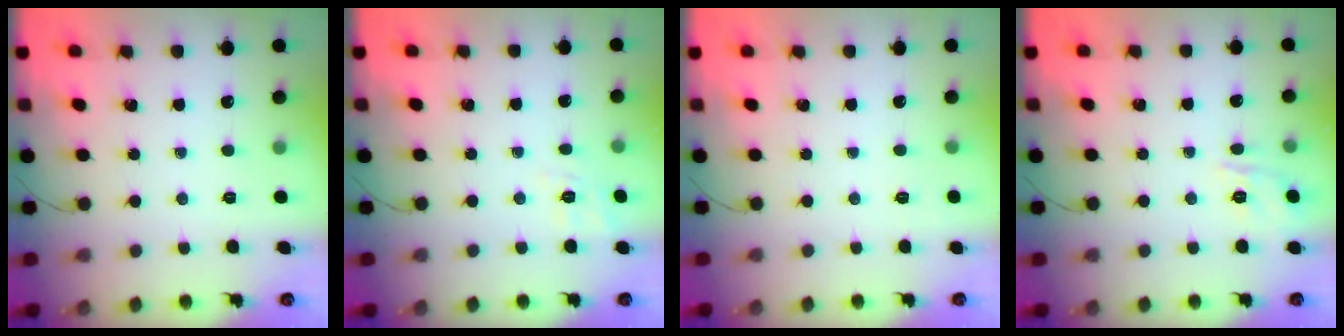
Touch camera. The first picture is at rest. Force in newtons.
{"total": 2.0, "press": 0.4, "slide": 2.0}
{"total": 6.3, "press": 6.1, "slide": 1.6}
{"total": 6.4, "press": 6.3, "slide": 1.3}